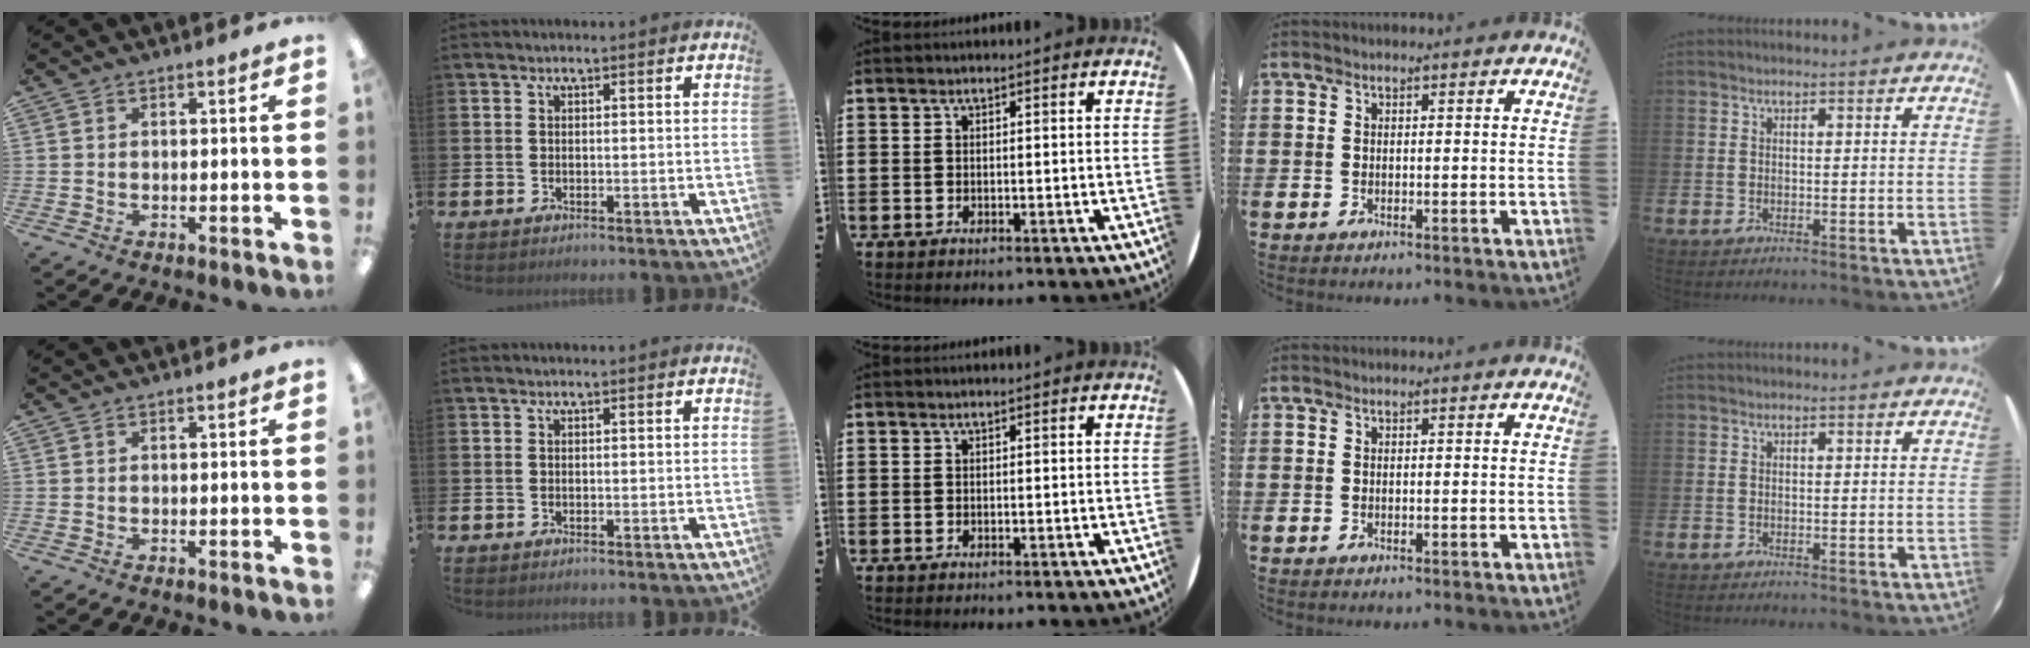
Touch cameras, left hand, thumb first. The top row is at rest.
{}